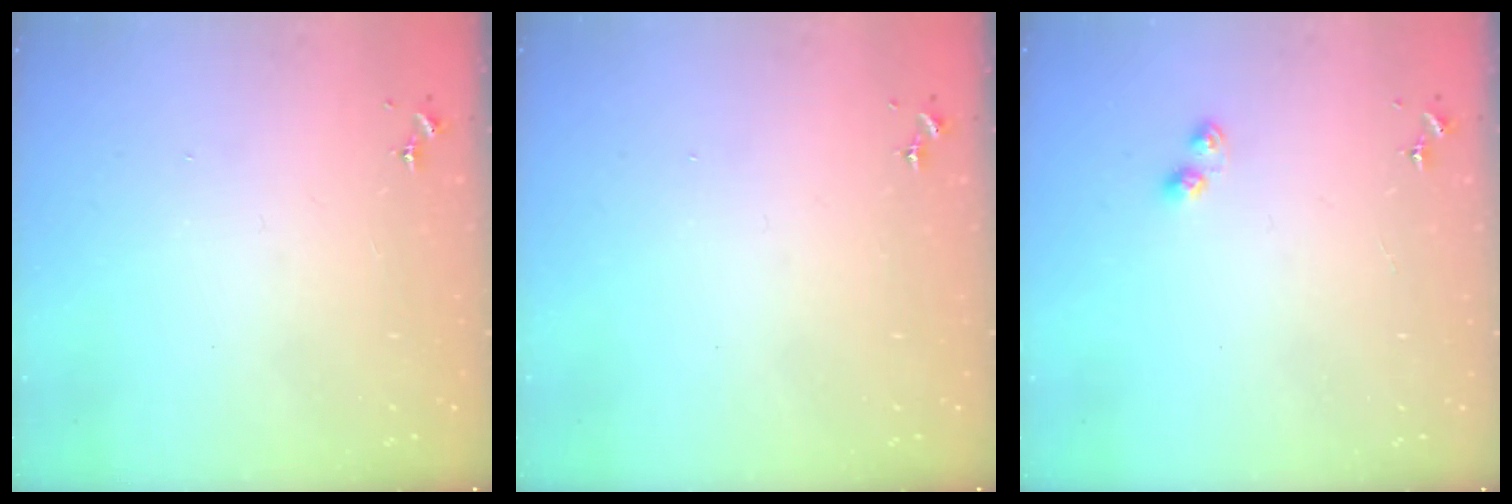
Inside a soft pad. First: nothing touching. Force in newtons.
{"total": 0.0}
{"total": 3.0, "press": 3.0, "slide": 0.3}